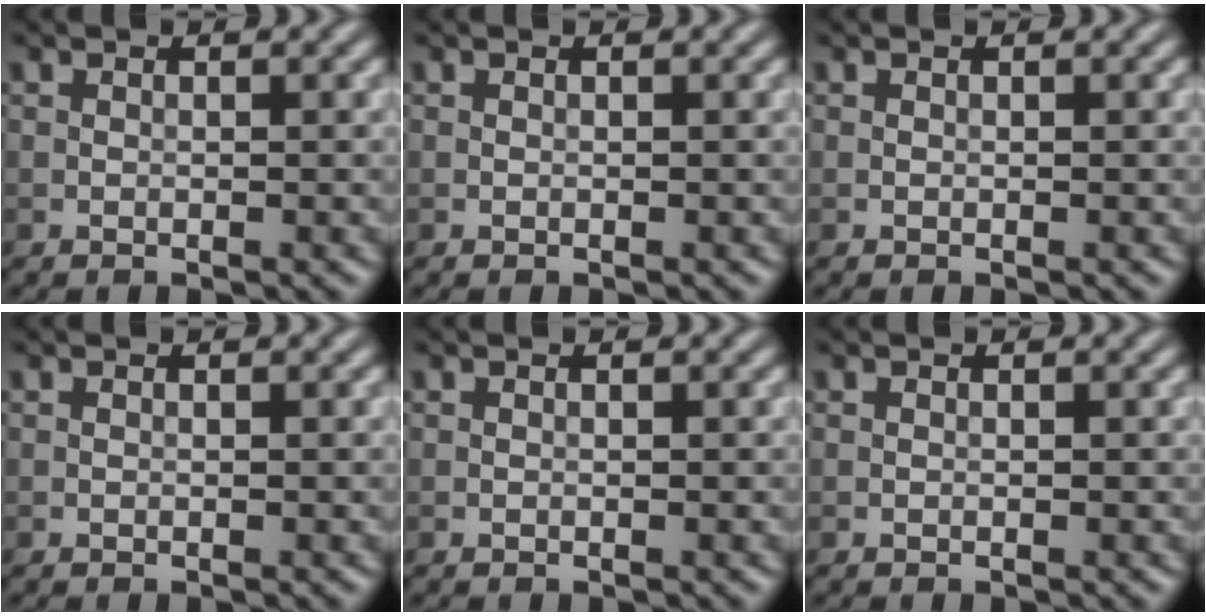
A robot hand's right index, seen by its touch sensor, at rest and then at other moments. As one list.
[{"total": 0.0}, {"total": 0.0}, {"total": 0.0}, {"total": 0.0}, {"total": 0.0}]